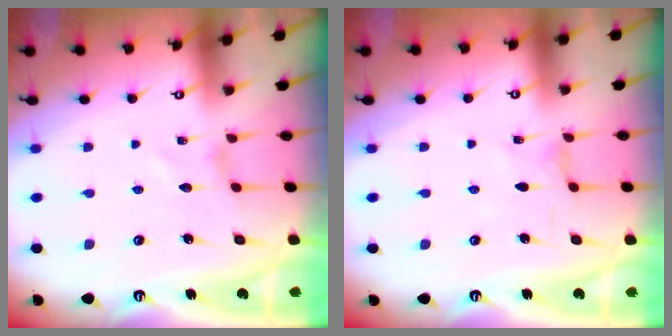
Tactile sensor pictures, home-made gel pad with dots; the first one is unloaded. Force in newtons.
{"total": 0.0}